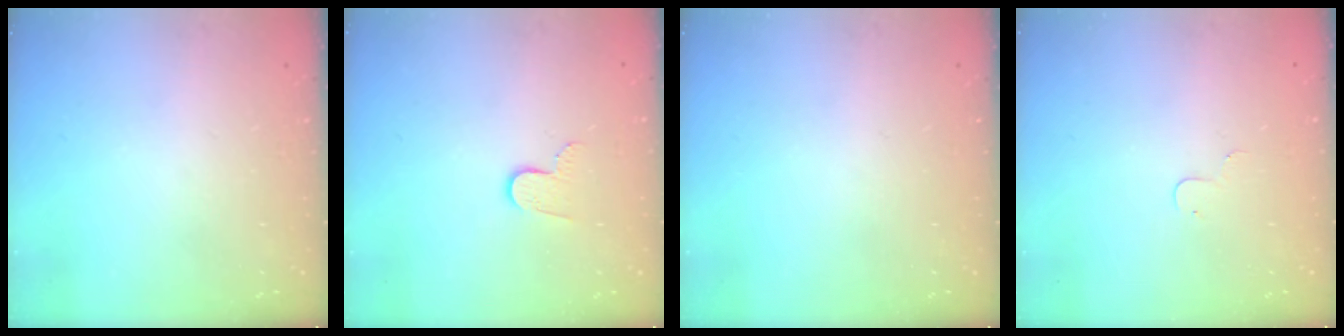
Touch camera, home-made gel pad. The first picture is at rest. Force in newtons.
{"total": 6.0, "press": 6.0, "slide": 0.4}
{"total": 0.0}
{"total": 3.4, "press": 3.4, "slide": 0.4}